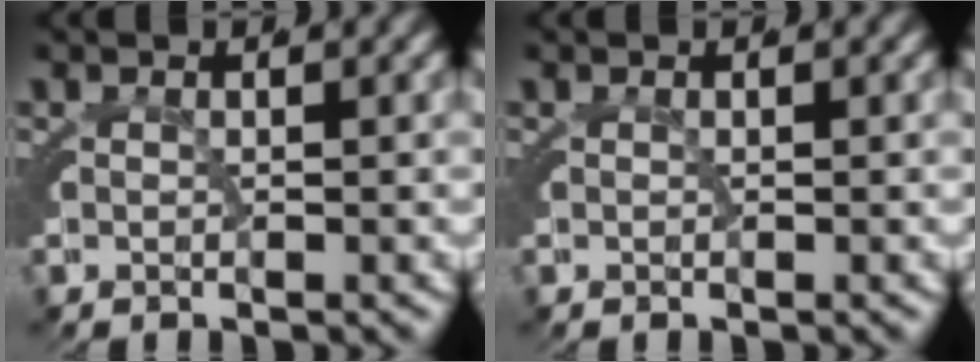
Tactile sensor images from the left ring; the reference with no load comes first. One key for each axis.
{"total": 0.0}